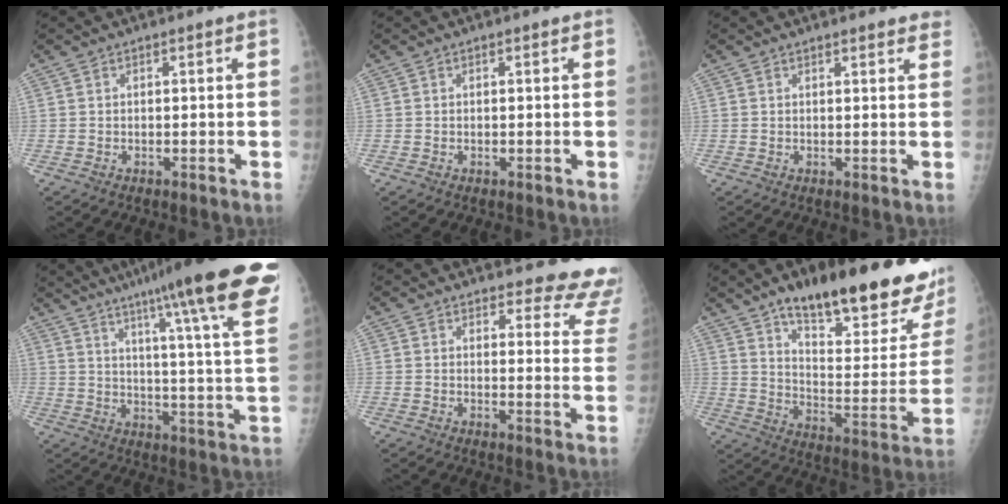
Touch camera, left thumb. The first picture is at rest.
{"total": 0.0}
{"total": 3.3, "force": [3.0, 0.8, 1.1], "torque": [0.002, -0.008, 0.027]}
{"total": 25.1, "force": [17.0, 1.4, 18.4], "torque": [-0.252, -0.069, 0.229]}
{"total": 11.8, "force": [11.2, 3.2, 1.3], "torque": [0.040, -0.090, 0.092]}
{"total": 29.0, "force": [19.9, 8.4, 19.4], "torque": [-0.235, -0.088, 0.286]}